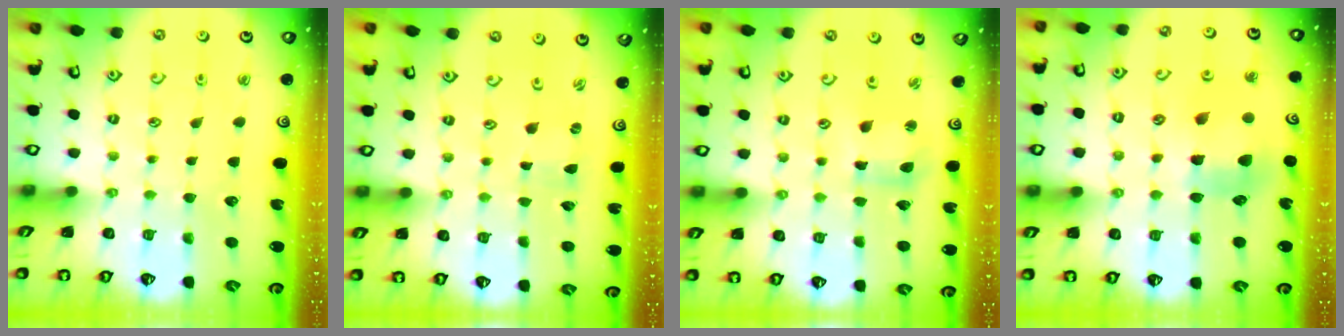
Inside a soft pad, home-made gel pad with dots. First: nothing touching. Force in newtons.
{"total": 0.0}
{"total": 5.0, "press": 5.0, "slide": 0.6}
{"total": 7.6, "press": 7.5, "slide": 1.0}